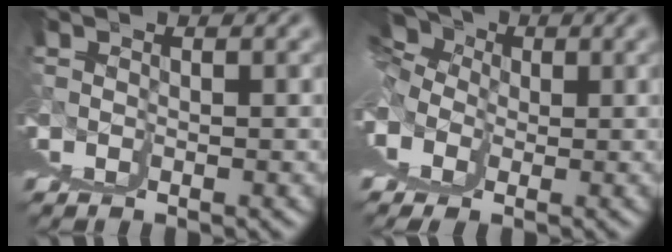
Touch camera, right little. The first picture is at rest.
{"total": 4.9, "force": [3.6, 0.6, 3.2], "torque": [-0.039, 0.025, 0.052]}